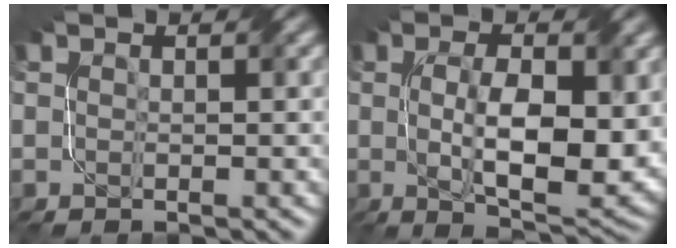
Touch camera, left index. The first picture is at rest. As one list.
[{"total": 9.2, "force": [-0.2, 3.6, 8.5], "torque": [-0.136, -0.009, 0.005]}]